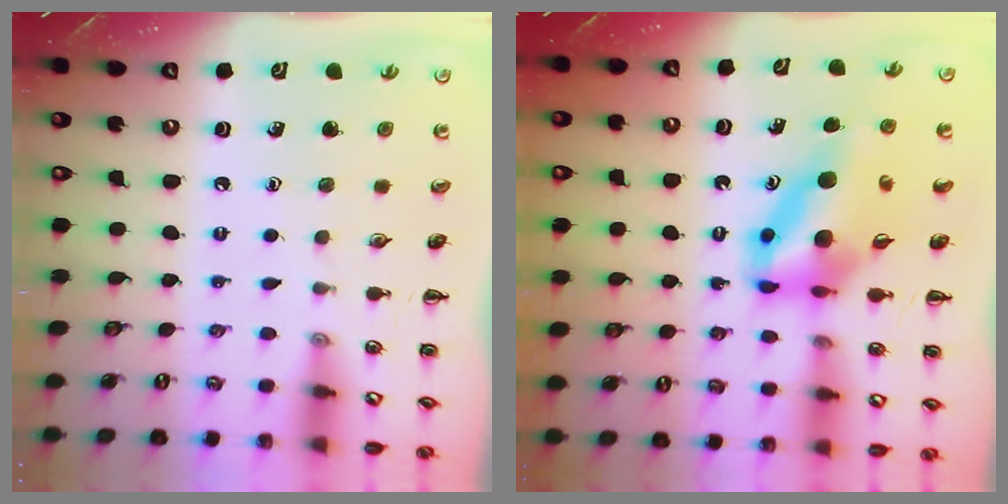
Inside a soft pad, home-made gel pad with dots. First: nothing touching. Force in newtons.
{"total": 10.5, "press": 10.0, "slide": 3.3}